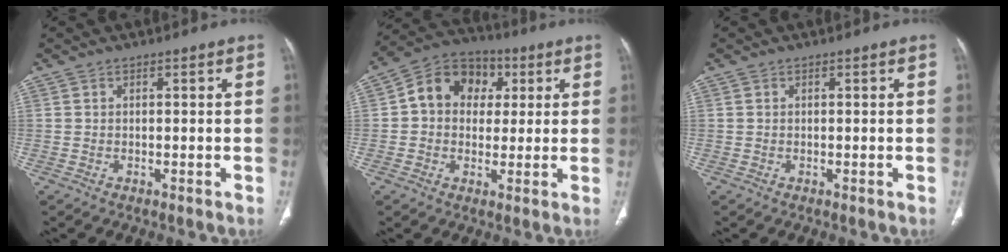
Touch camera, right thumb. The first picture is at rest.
{"total": 11.6, "force": [2.4, 9.5, 6.3], "torque": [-0.068, 0.017, 0.026]}
{"total": 0.0}